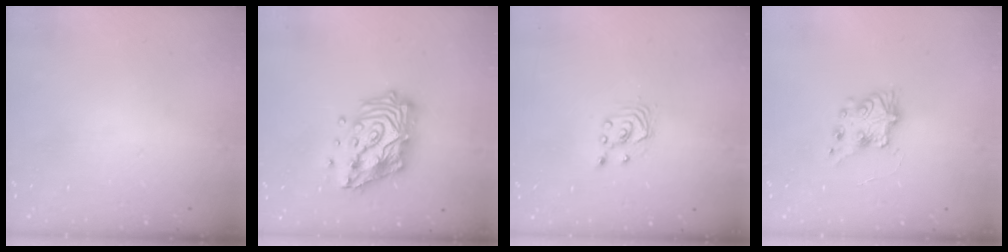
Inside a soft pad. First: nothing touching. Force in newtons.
{"total": 17.5, "press": 17.3, "slide": 2.1}
{"total": 1.7, "press": 1.7, "slide": 0.2}
{"total": 7.8, "press": 7.8, "slide": 0.3}